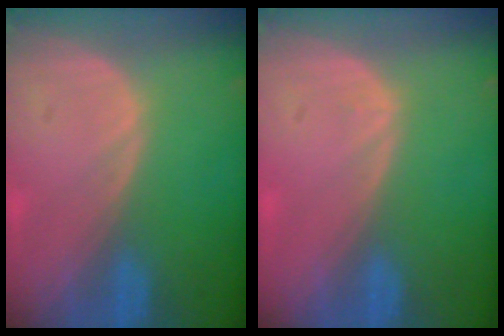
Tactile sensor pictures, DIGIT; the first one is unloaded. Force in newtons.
{"total": 0.5, "press": 0.2, "slide": 0.5}